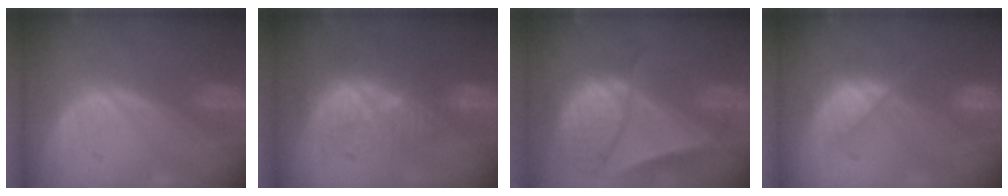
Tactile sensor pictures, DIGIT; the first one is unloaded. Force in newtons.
{"total": 10.1, "press": 8.8, "slide": 5.1}
{"total": 10.0, "press": 8.3, "slide": 5.4}
{"total": 5.6, "press": 5.6, "slide": 0.9}